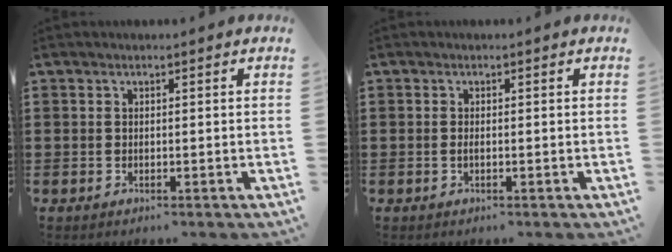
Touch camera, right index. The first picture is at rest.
{"total": 0.6, "force": [-0.2, 0.1, 0.6], "torque": [-0.012, -0.004, -0.002]}